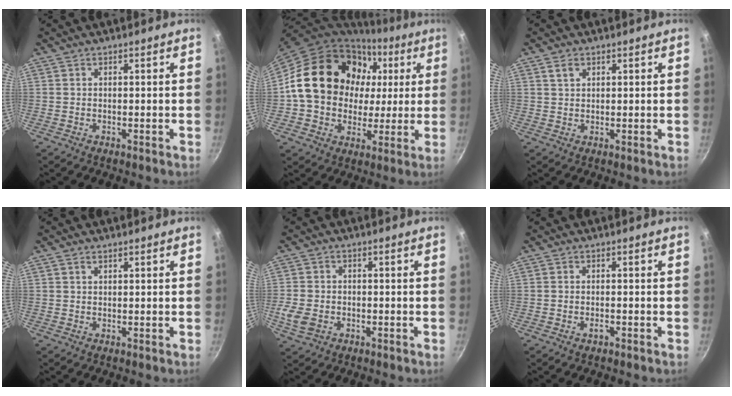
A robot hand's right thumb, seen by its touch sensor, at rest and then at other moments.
{"total": 22.9, "force": [4.6, 18.7, 12.4], "torque": [-0.187, 0.027, 0.083]}
{"total": 2.1, "force": [1.2, 1.2, 1.1], "torque": [-0.015, -0.001, 0.022]}
{"total": 0.9, "force": [0.6, 0.5, 0.5], "torque": [-0.006, 0.001, 0.010]}
{"total": 5.7, "force": [-1.8, 4.4, 3.3], "torque": [-0.070, 0.007, -0.031]}
{"total": 1.2, "force": [-0.8, 0.5, 0.7], "torque": [-0.016, 0.007, -0.015]}